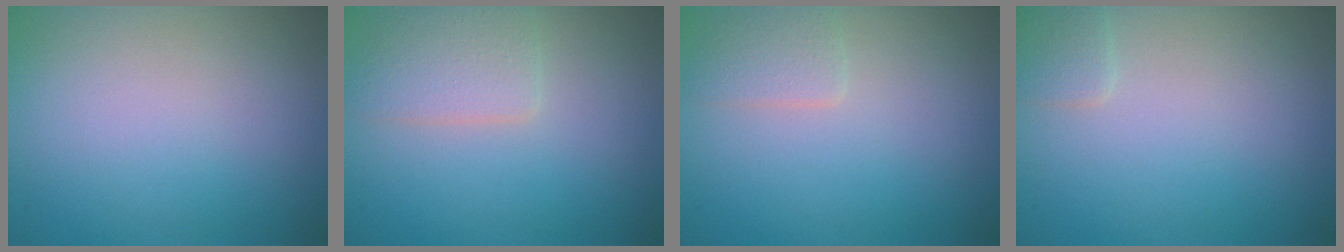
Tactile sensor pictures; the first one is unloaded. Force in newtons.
{"total": 2.8, "press": 2.8, "slide": 0.0}
{"total": 1.6, "press": 1.5, "slide": 0.2}
{"total": 1.1, "press": 1.1, "slide": 0.1}